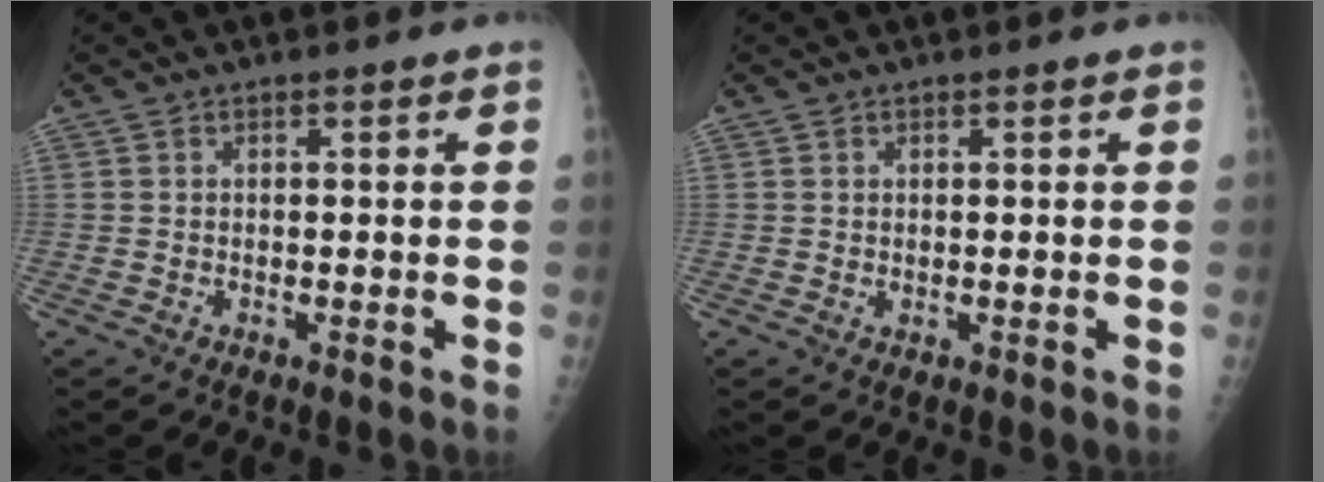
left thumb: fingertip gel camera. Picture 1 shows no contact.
{"total": 0.6, "force": [0.4, 0.2, 0.4], "torque": [-0.006, -0.005, 0.007]}